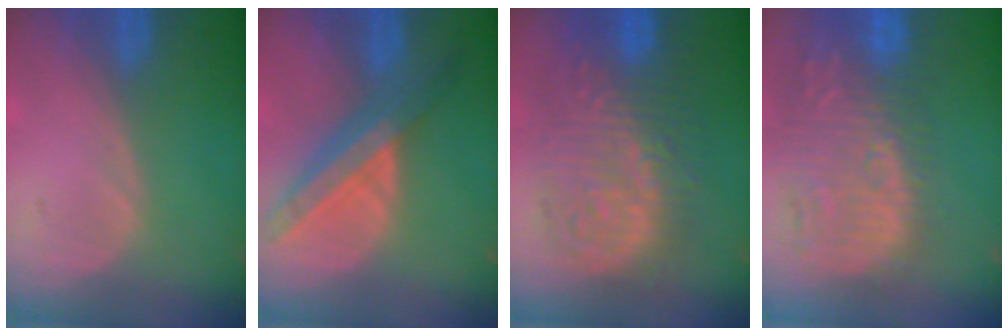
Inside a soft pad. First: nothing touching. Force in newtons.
{"total": 8.4, "press": 7.5, "slide": 3.8}
{"total": 12.7, "press": 12.7, "slide": 1.3}
{"total": 13.7, "press": 12.2, "slide": 6.3}